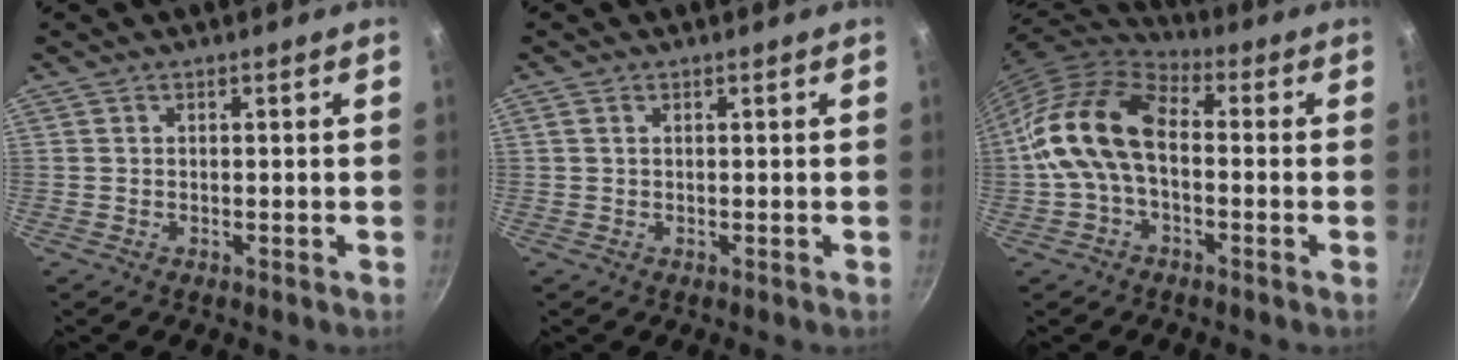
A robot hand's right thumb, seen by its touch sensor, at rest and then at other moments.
{"total": 0.8, "force": [0.3, 0.5, 0.6], "torque": [-0.012, 0.002, 0.004]}
{"total": 14.2, "force": [-1.0, 8.9, 11.1], "torque": [-0.194, 0.041, -0.035]}